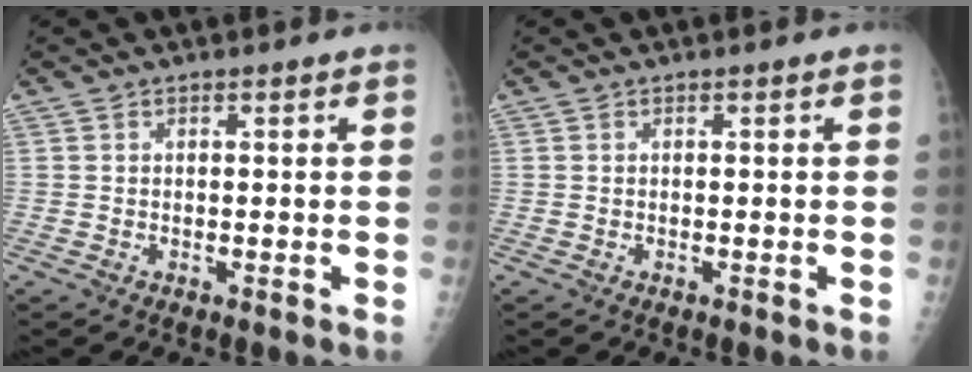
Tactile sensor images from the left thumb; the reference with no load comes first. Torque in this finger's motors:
{"motor_torque": [0.00, 0.00, -0.03, -0.03, 0.00]}